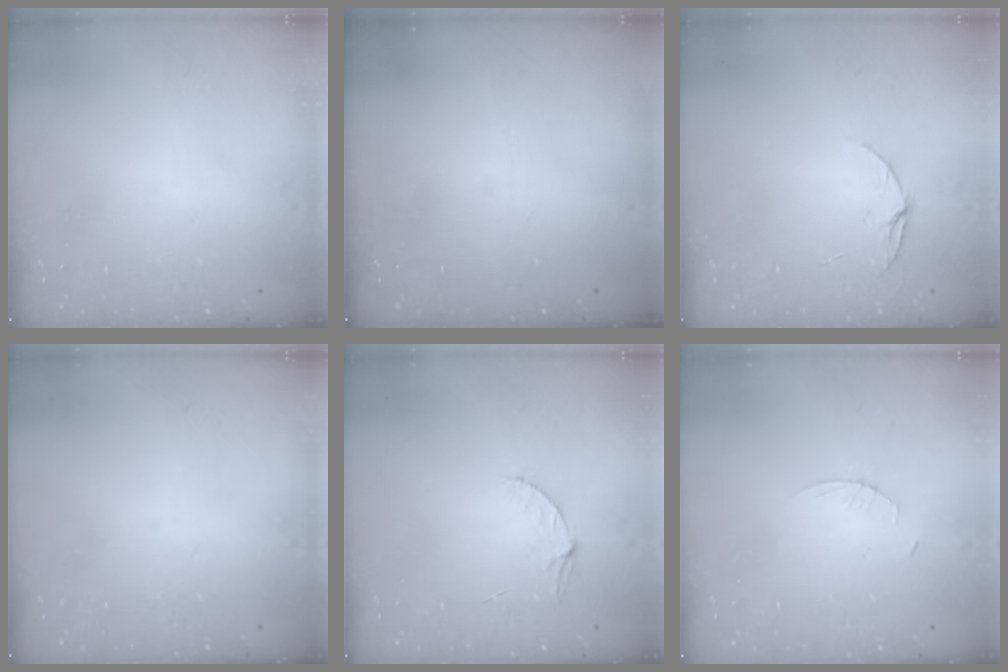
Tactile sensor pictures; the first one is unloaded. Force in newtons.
{"total": 0.0}
{"total": 5.3, "press": 5.3, "slide": 0.5}
{"total": 0.0}
{"total": 4.0, "press": 4.0, "slide": 0.4}
{"total": 2.3, "press": 2.3, "slide": 0.3}